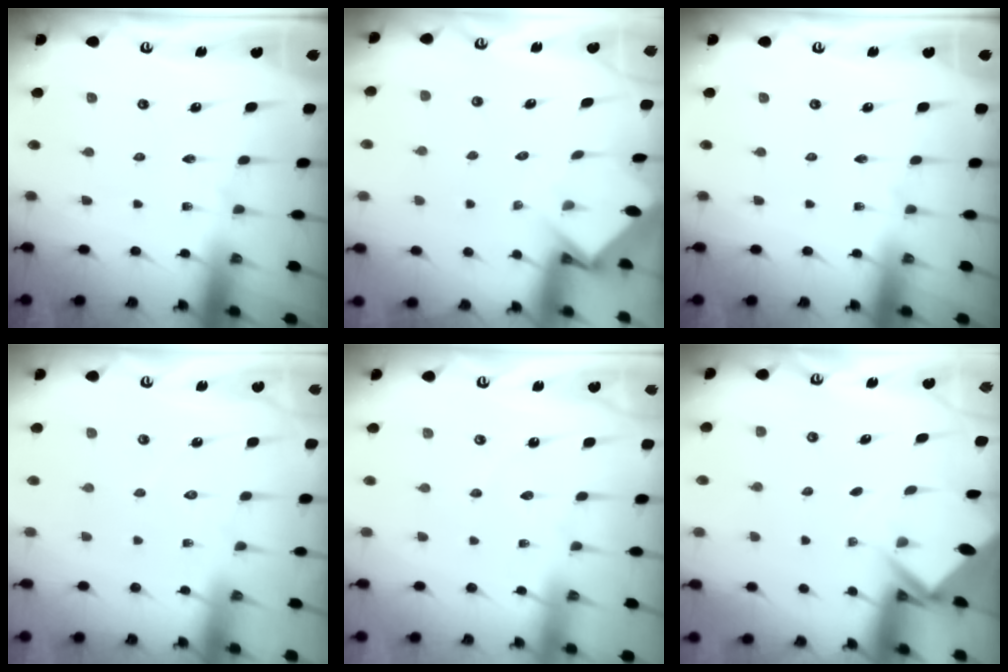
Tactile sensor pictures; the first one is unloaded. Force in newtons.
{"total": 3.4, "press": 3.4, "slide": 0.3}
{"total": 0.0}
{"total": 3.0, "press": 3.0, "slide": 0.3}
{"total": 1.8, "press": 1.8, "slide": 0.2}
{"total": 2.6, "press": 2.6, "slide": 0.1}